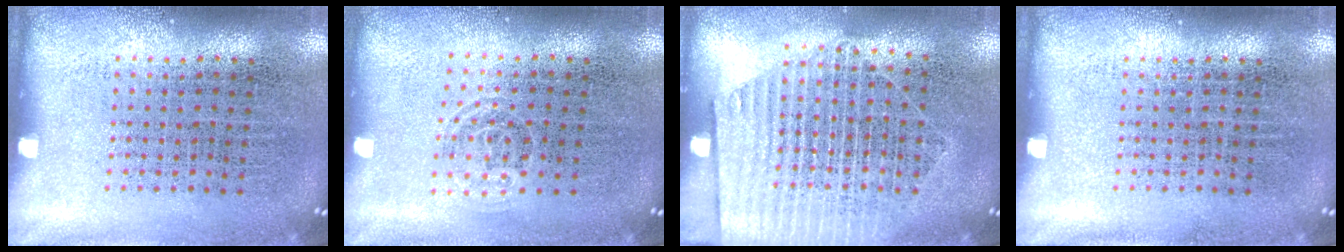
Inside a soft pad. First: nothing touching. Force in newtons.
{"total": 0.8, "press": 0.5, "slide": 0.5}
{"total": 1.6, "press": 1.5, "slide": 0.7}
{"total": 0.0}